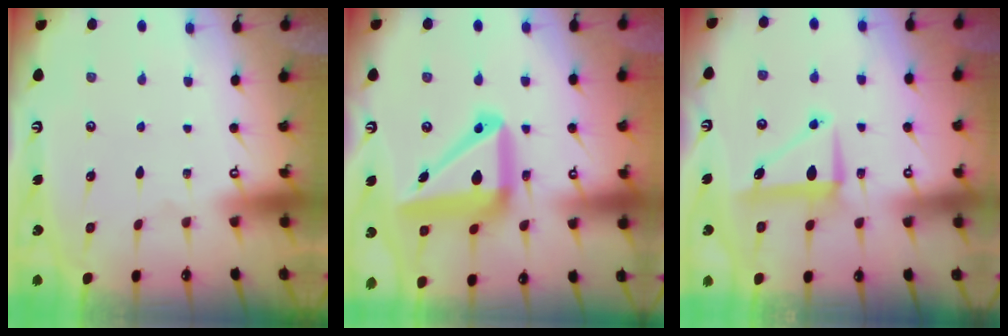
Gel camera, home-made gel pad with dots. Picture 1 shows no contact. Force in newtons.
{"total": 17.9, "press": 17.7, "slide": 2.7}
{"total": 8.2, "press": 8.1, "slide": 1.3}